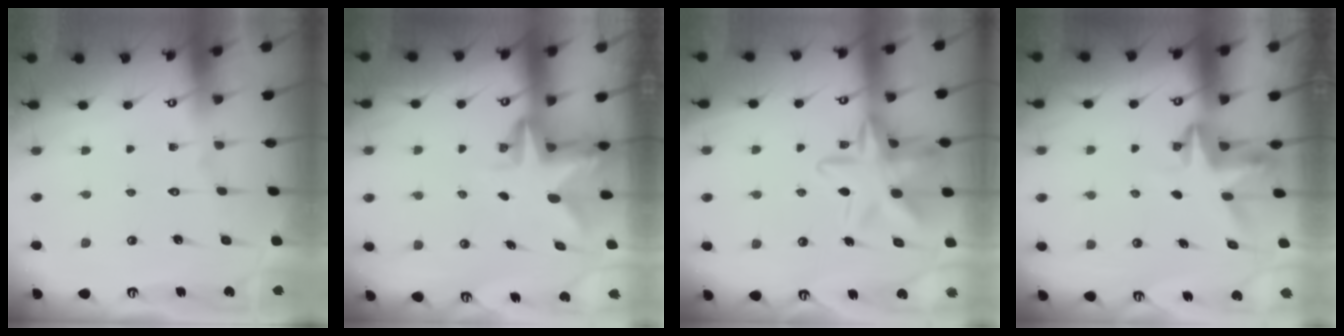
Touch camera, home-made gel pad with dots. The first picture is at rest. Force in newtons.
{"total": 2.7, "press": 2.7, "slide": 0.2}
{"total": 14.5, "press": 14.5, "slide": 0.9}
{"total": 3.4, "press": 3.4, "slide": 0.3}